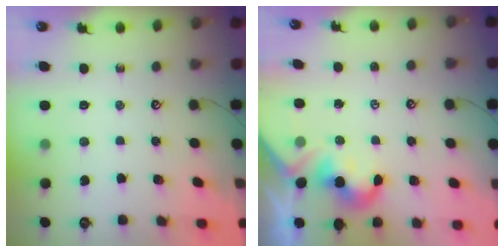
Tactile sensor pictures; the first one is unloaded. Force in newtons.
{"total": 2.0, "press": 1.9, "slide": 0.5}